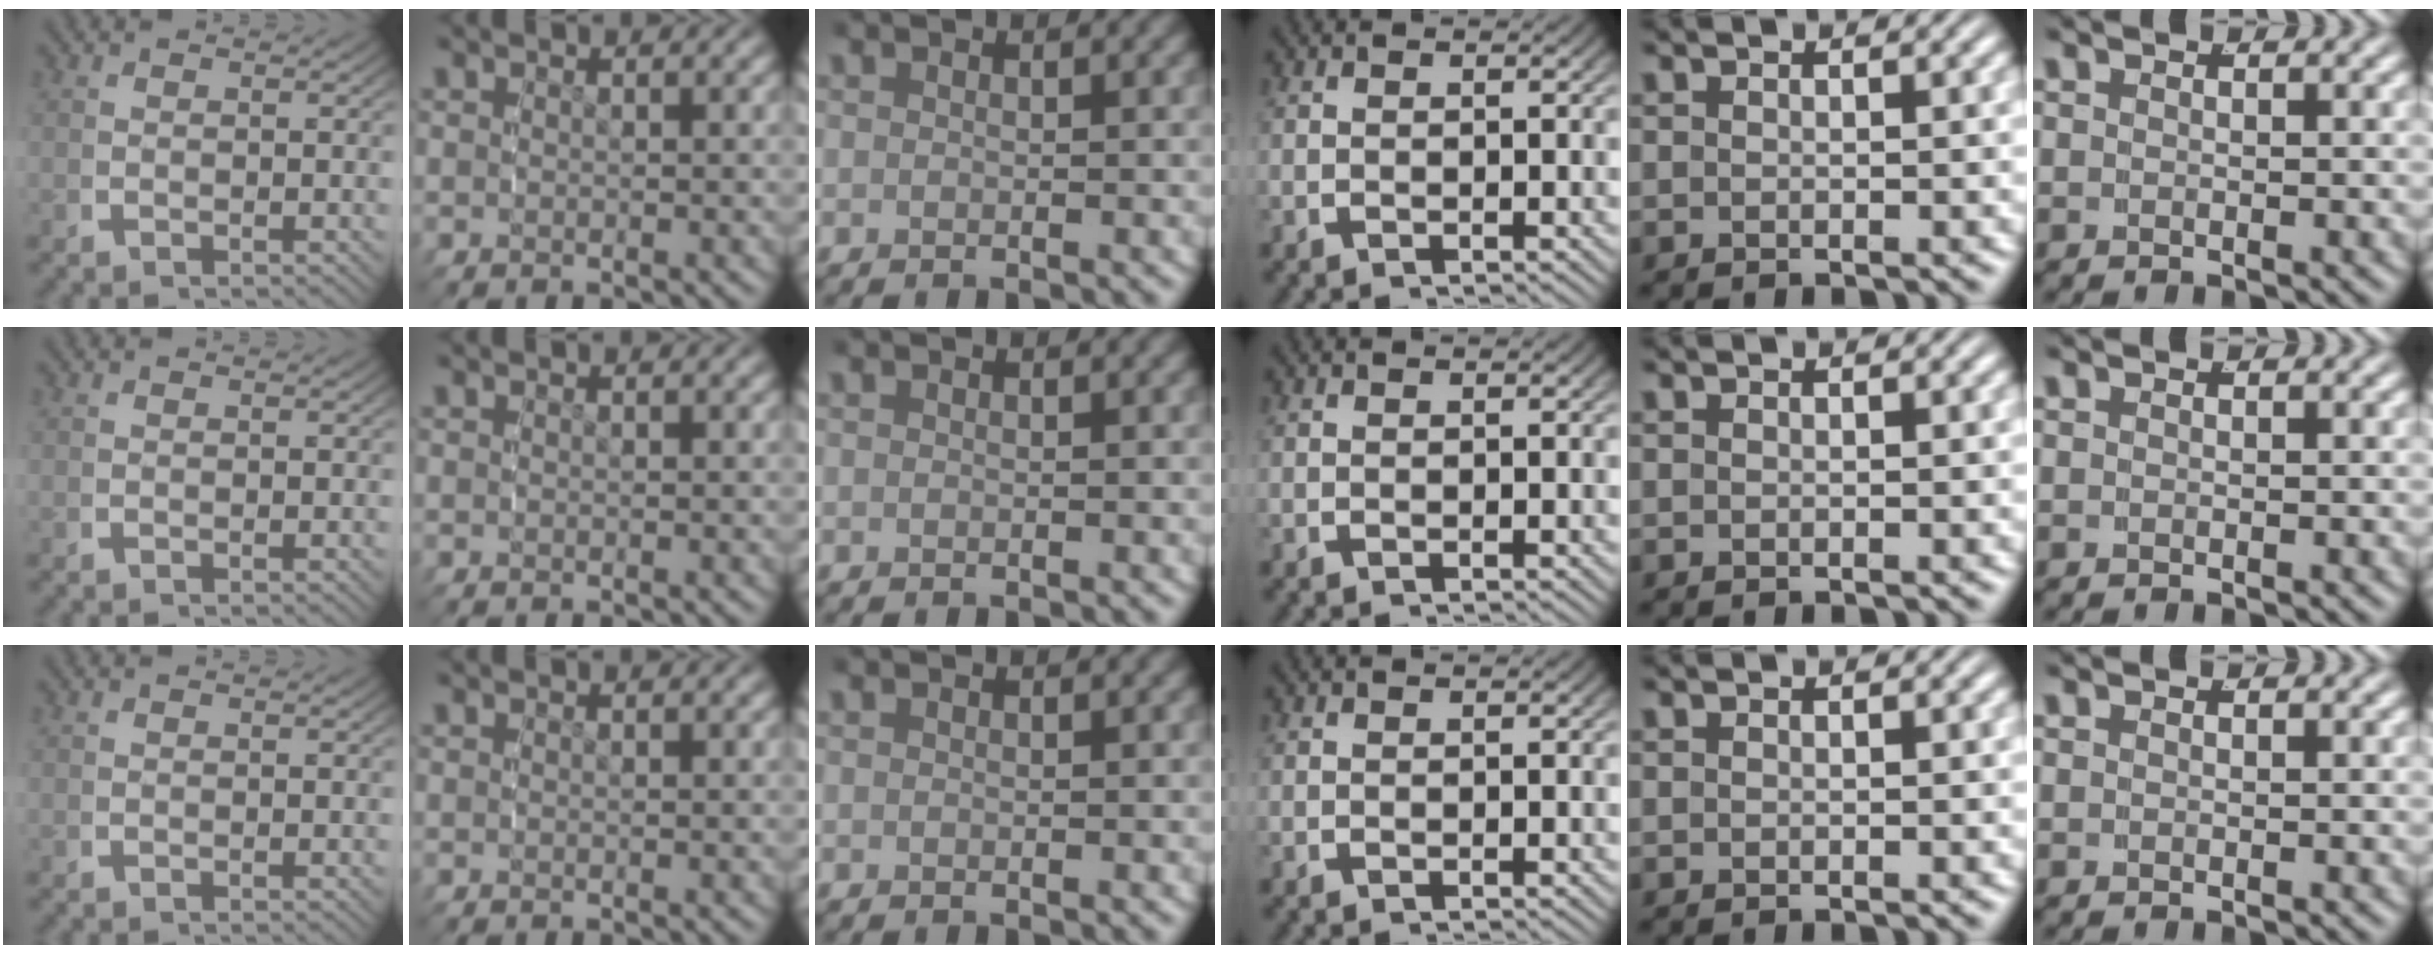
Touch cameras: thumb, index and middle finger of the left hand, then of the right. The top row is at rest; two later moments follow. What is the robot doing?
{"motion": "reach", "object": "jar lid"}